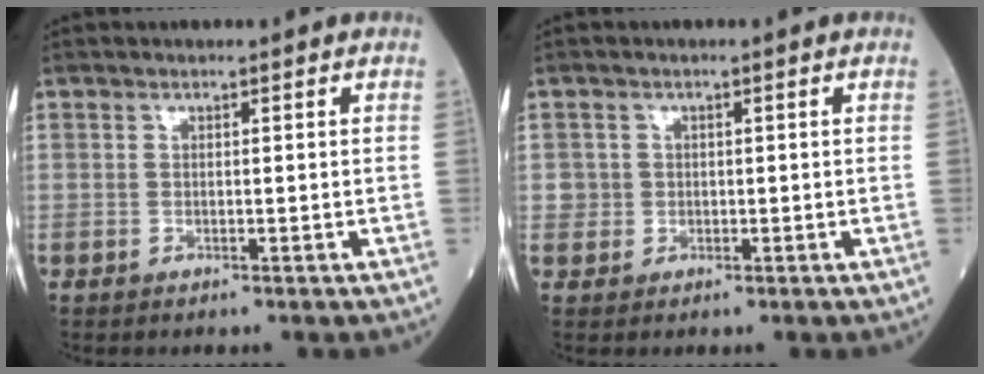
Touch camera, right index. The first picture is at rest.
{"total": 1.8, "force": [0.2, 1.8, 0.0], "torque": [0.010, 0.005, 0.000]}